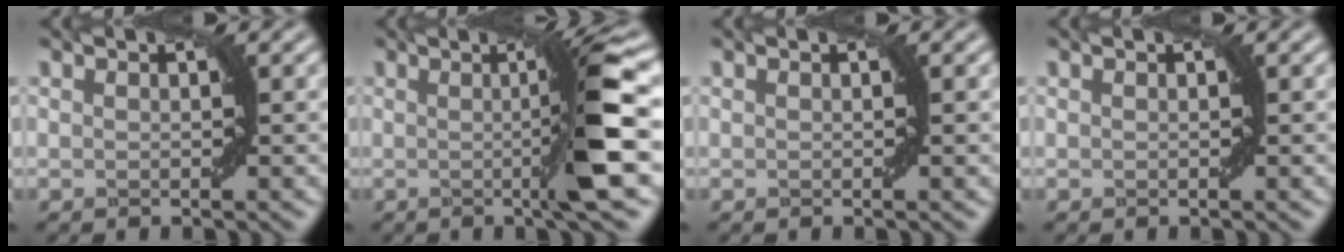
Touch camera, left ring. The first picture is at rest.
{"total": 6.1, "force": [-0.1, 0.4, 6.1], "torque": [-0.090, 0.001, -0.003]}
{"total": 0.0}
{"total": 0.0}